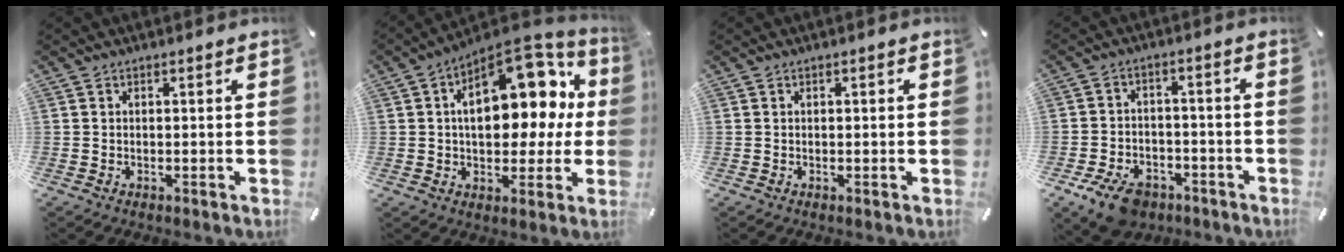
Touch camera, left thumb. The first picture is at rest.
{"total": 20.2, "force": [5.6, 11.9, 15.3], "torque": [-0.196, -0.036, 0.094]}
{"total": 0.0}
{"total": 9.1, "force": [-5.9, 5.4, 4.4], "torque": [-0.081, 0.035, -0.103]}